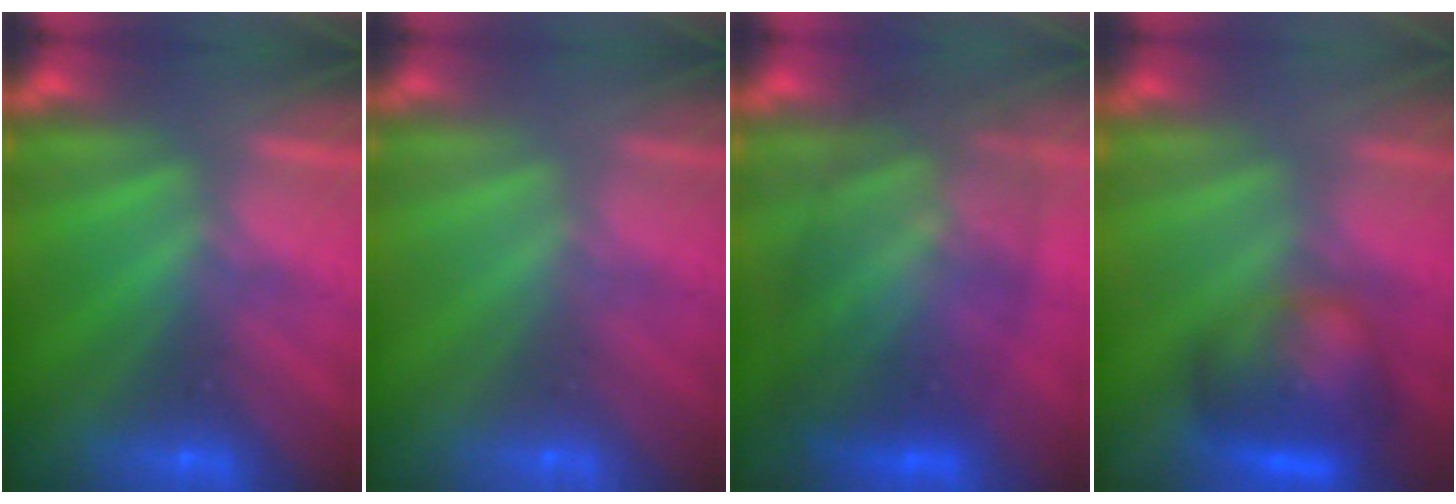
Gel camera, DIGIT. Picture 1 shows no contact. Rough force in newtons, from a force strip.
{"total": 4.4}
{"total": 7.3}
{"total": 8.9}